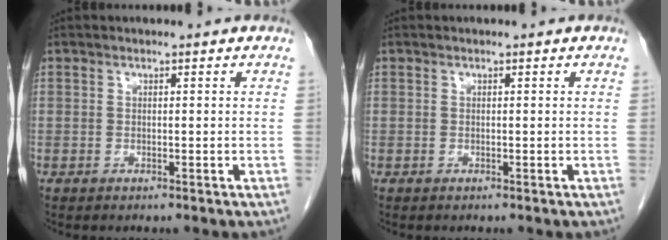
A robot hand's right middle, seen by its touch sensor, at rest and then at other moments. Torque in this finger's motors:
{"motor_torque": [-0.08, 0.08, 0.00, -0.01]}